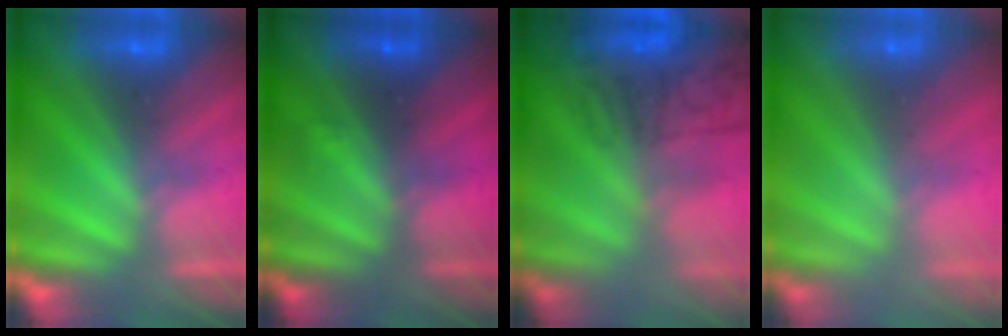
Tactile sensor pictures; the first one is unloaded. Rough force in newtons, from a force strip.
{"total": 1.6}
{"total": 7.6}
{"total": 2.5}